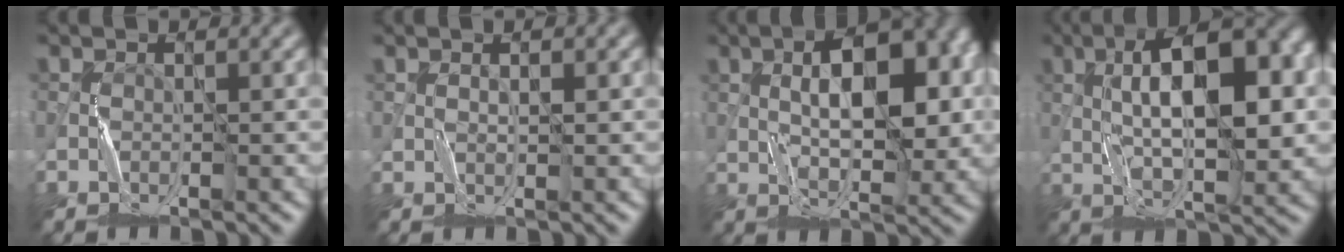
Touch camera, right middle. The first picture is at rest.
{"total": 0.8, "force": [0.6, 0.0, 0.5], "torque": [-0.004, 0.003, 0.011]}
{"total": 8.6, "force": [1.6, 3.7, 7.7], "torque": [-0.106, 0.011, 0.026]}
{"total": 12.1, "force": [1.7, 4.5, 11.1], "torque": [-0.170, 0.015, 0.027]}